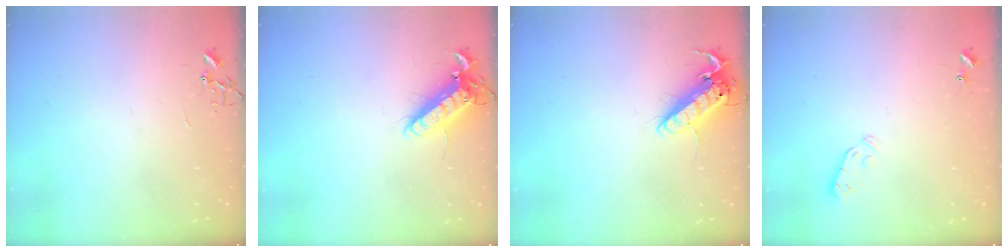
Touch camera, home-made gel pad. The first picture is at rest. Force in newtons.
{"total": 13.3, "press": 13.0, "slide": 2.5}
{"total": 13.8, "press": 13.6, "slide": 2.3}
{"total": 3.0, "press": 2.9, "slide": 0.9}